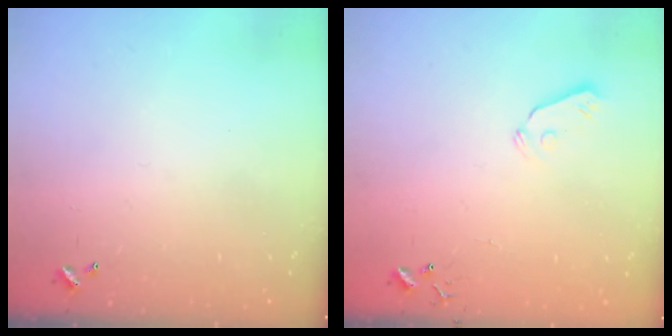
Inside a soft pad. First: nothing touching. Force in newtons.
{"total": 4.3, "press": 4.3, "slide": 0.7}